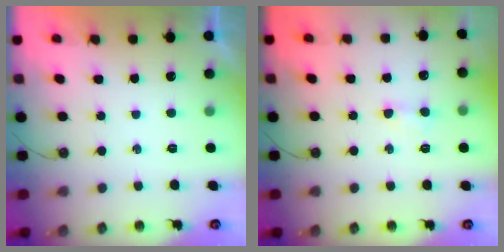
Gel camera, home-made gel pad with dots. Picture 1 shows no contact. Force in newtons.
{"total": 3.8, "press": 3.7, "slide": 0.7}